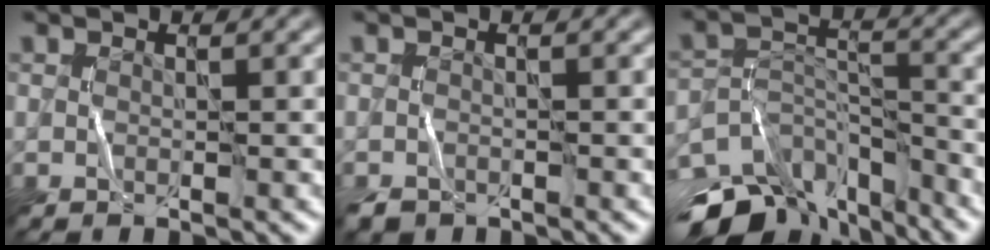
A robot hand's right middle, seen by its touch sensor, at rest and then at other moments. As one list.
[{"total": 1.3, "force": [-1.1, 0.7, 0.2], "torque": [-0.002, -0.002, -0.023]}, {"total": 11.0, "force": [-8.8, 5.1, 4.4], "torque": [-0.083, 0.002, -0.143]}]